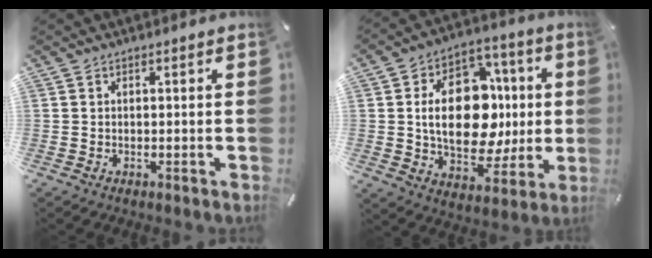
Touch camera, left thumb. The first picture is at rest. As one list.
[{"total": 20.7, "force": [0.8, 14.0, 15.3], "torque": [-0.261, -0.002, 0.017]}]